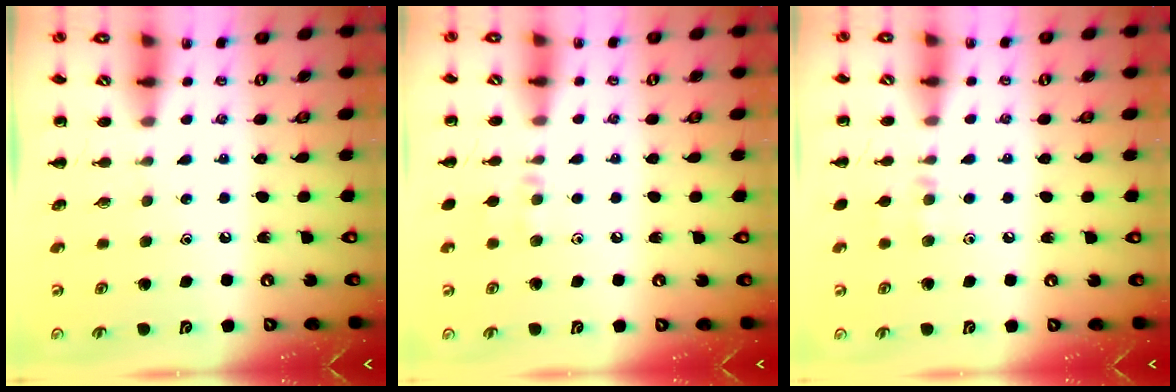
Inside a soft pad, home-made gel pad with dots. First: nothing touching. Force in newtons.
{"total": 7.0, "press": 6.7, "slide": 1.9}
{"total": 5.6, "press": 5.3, "slide": 1.8}